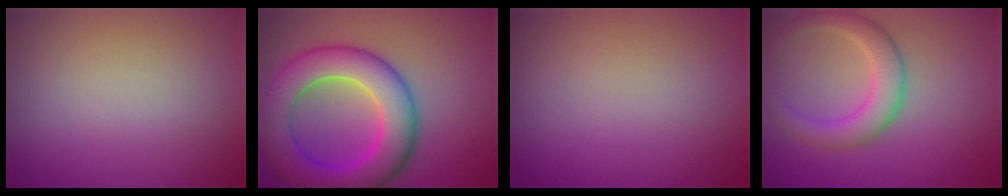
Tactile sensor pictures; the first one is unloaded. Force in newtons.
{"total": 9.4, "press": 9.4, "slide": 0.5}
{"total": 0.0}
{"total": 4.1, "press": 4.1, "slide": 0.2}